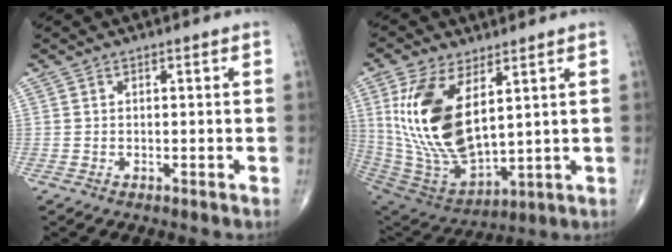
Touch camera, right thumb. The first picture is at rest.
{"total": 20.1, "force": [5.6, 10.0, 16.5], "torque": [-0.319, -0.030, 0.125]}